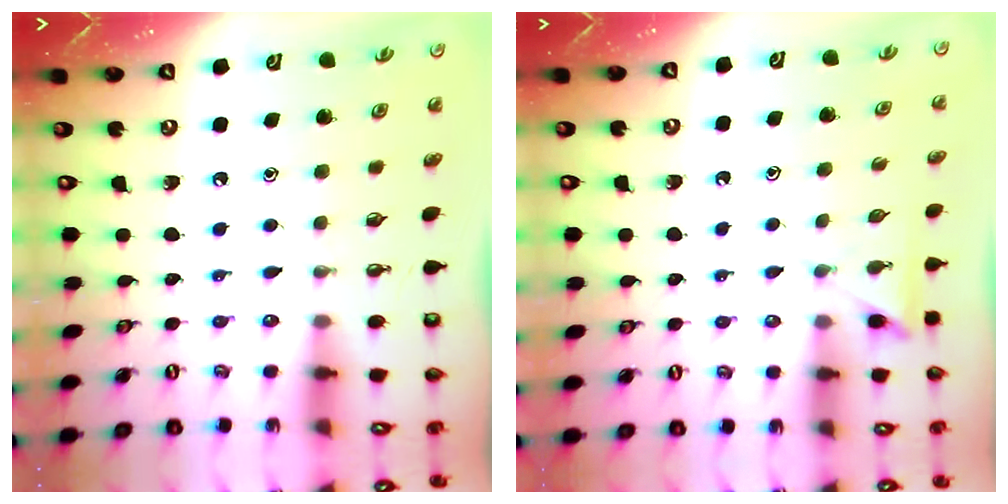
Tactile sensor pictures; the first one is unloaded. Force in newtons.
{"total": 3.6, "press": 3.5, "slide": 0.4}